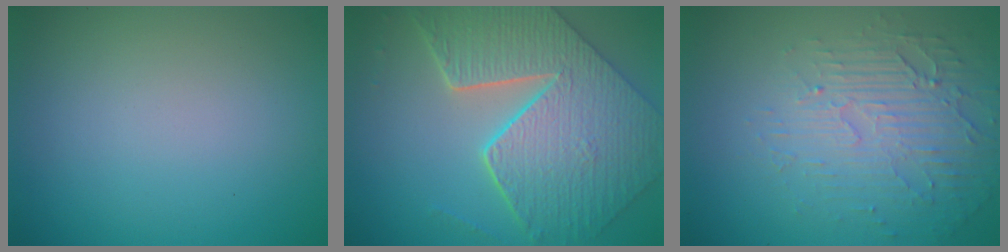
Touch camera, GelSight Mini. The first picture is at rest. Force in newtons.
{"total": 9.7, "press": 6.8, "slide": 7.0}
{"total": 5.5, "press": 3.3, "slide": 4.4}